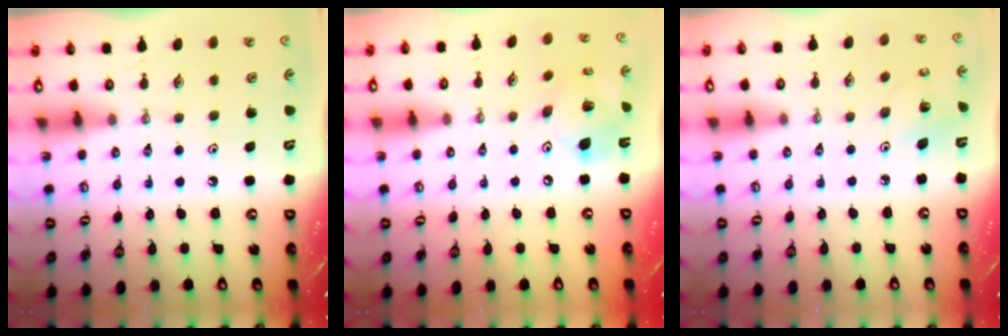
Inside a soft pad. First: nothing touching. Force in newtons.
{"total": 15.2, "press": 15.1, "slide": 2.1}
{"total": 3.4, "press": 3.4, "slide": 0.2}